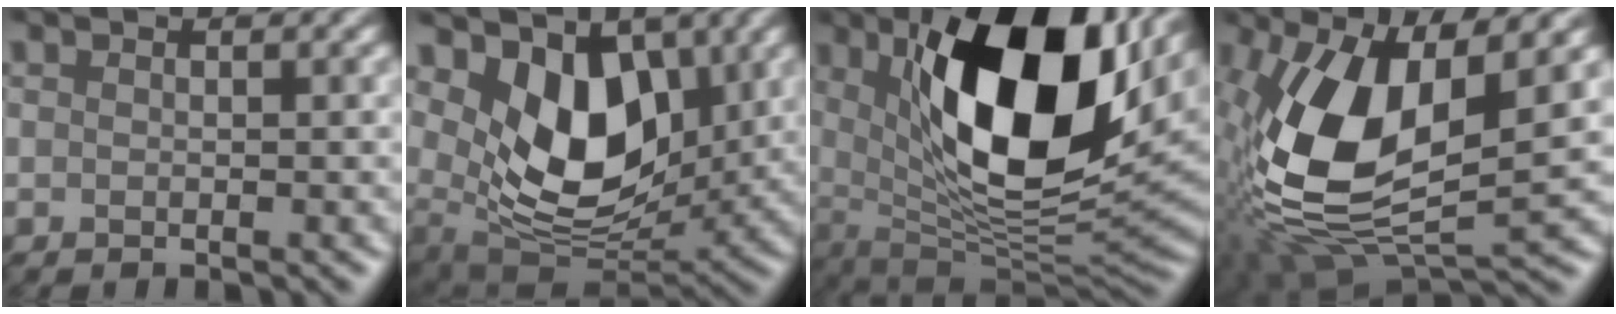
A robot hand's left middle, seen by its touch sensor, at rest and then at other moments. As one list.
[{"total": 8.3, "force": [2.3, 5.3, 6.0], "torque": [-0.124, -0.024, 0.030]}, {"total": 13.5, "force": [3.9, 5.8, 11.5], "torque": [-0.189, -0.015, 0.062]}, {"total": 11.5, "force": [0.9, 5.6, 9.9], "torque": [-0.234, -0.009, 0.009]}]